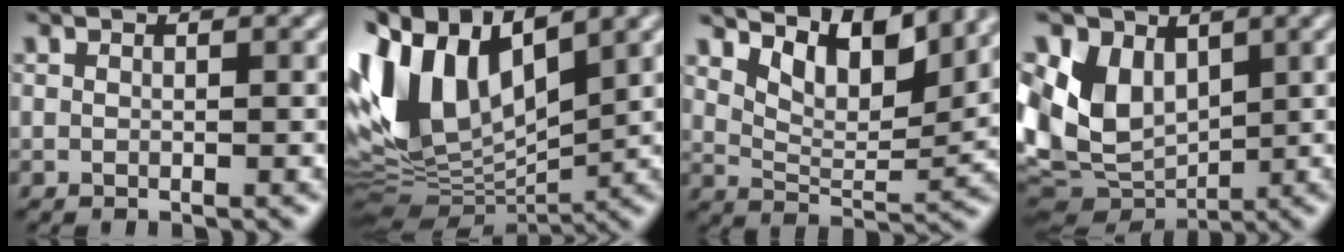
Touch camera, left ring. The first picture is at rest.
{"total": 10.9, "force": [2.5, 6.0, 8.8], "torque": [-0.190, 0.020, 0.038]}
{"total": 6.4, "force": [4.0, 2.7, 4.3], "torque": [-0.076, 0.003, 0.072]}
{"total": 8.2, "force": [0.7, 6.4, 5.2], "torque": [-0.098, 0.000, 0.026]}